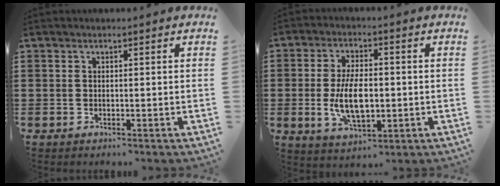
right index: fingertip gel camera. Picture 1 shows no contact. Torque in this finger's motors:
{"motor_torque": [1.74, 0.39, 0.39, 0.21]}